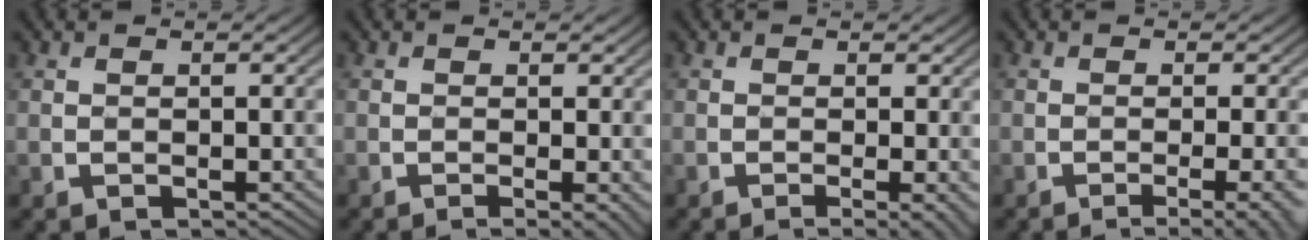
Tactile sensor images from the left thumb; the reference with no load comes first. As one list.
[{"total": 2.3, "force": [-1.0, 0.3, 2.1], "torque": [-0.026, 0.001, -0.016]}, {"total": 3.2, "force": [-1.4, 0.5, 2.8], "torque": [-0.035, 0.003, -0.025]}, {"total": 5.7, "force": [-2.9, 1.2, 4.8], "torque": [-0.058, 0.006, -0.038]}]